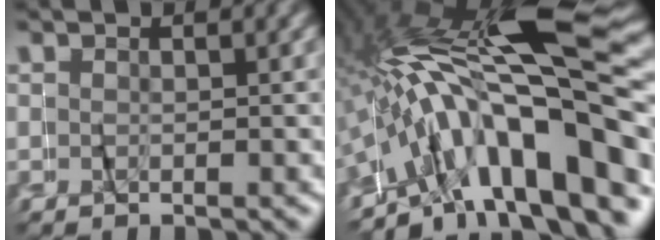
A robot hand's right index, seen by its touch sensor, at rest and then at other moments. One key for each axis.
{"total": 16.3, "fx": -0.4, "fy": 7.8, "fz": 14.3, "tx": -0.257, "ty": 0.011, "tz": 0.002}